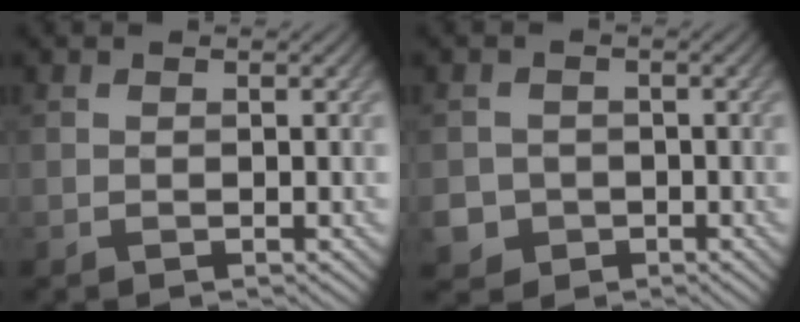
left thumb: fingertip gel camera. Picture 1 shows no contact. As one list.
[{"total": 3.9, "force": [-1.6, 3.4, 0.9], "torque": [-0.021, -0.007, -0.038]}]